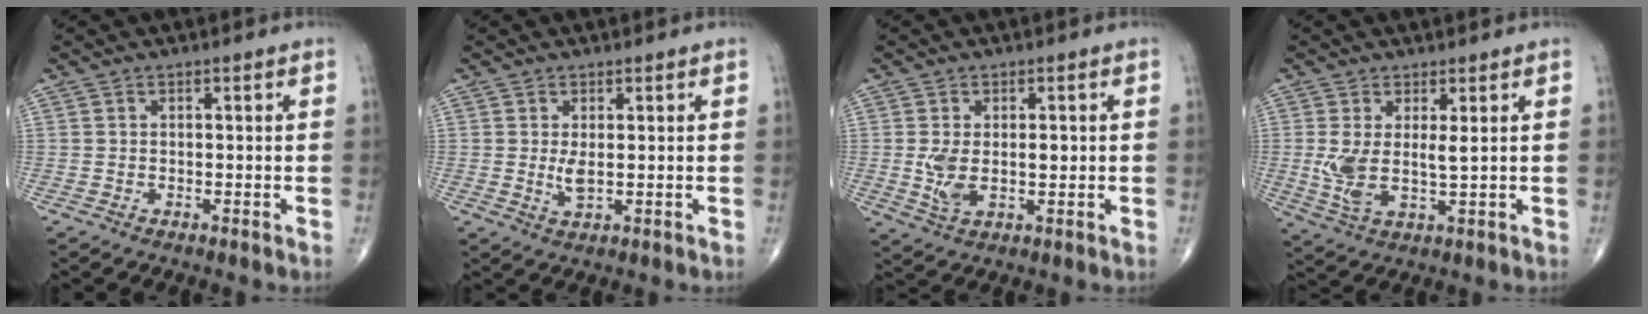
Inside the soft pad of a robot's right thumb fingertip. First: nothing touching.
{"total": 2.6, "force": [0.2, 1.0, 2.4], "torque": [-0.049, -0.009, 0.009]}
{"total": 6.5, "force": [0.1, 3.6, 5.4], "torque": [-0.103, -0.004, 0.008]}
{"total": 6.4, "force": [1.0, 2.1, 5.9], "torque": [-0.135, -0.018, 0.026]}